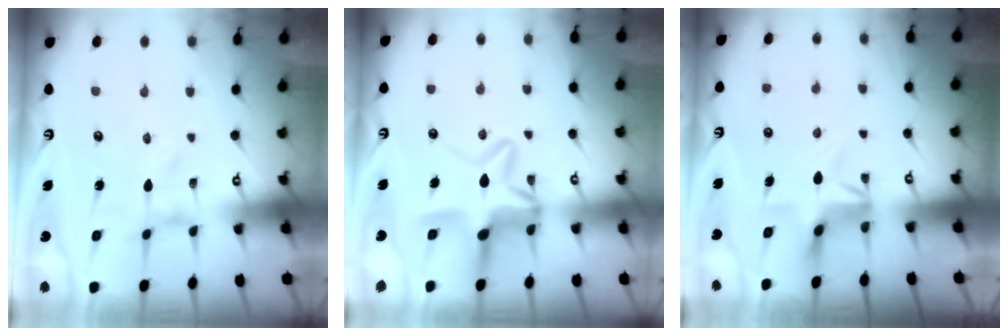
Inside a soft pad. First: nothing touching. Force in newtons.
{"total": 12.1, "press": 12.1, "slide": 1.1}
{"total": 3.9, "press": 3.8, "slide": 0.4}